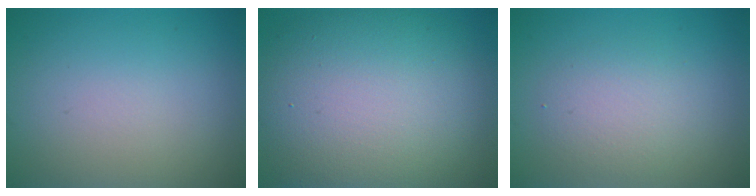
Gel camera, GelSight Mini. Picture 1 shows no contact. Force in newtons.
{"total": 13.0, "press": 12.9, "slide": 1.0}
{"total": 2.6, "press": 2.6, "slide": 0.2}